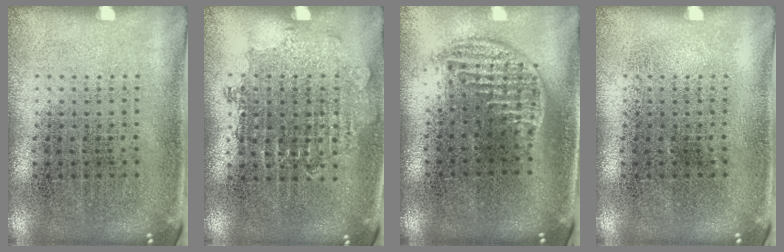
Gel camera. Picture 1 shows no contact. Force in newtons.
{"total": 0.8, "press": 0.8, "slide": 0.2}
{"total": 1.2, "press": 1.0, "slide": 0.6}
{"total": 0.0}